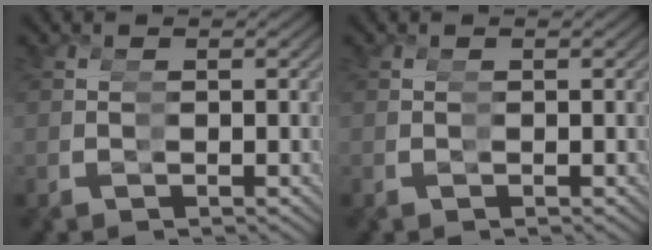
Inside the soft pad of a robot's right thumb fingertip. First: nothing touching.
{"total": 0.0}